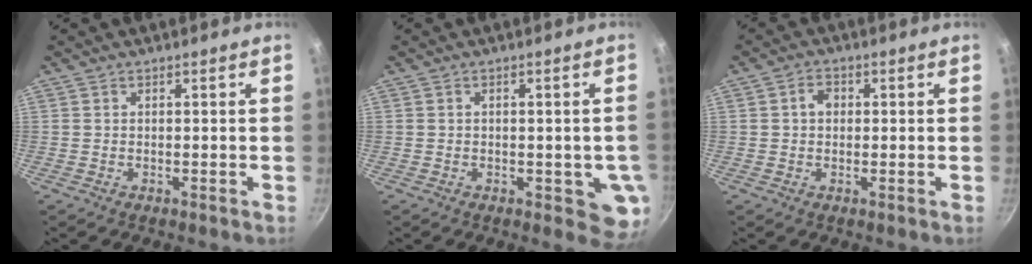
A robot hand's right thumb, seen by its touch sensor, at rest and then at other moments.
{"total": 6.6, "force": [-1.2, 3.1, 5.7], "torque": [-0.044, -0.004, -0.013]}
{"total": 3.0, "force": [0.4, 2.4, 1.8], "torque": [-0.015, 0.007, 0.003]}